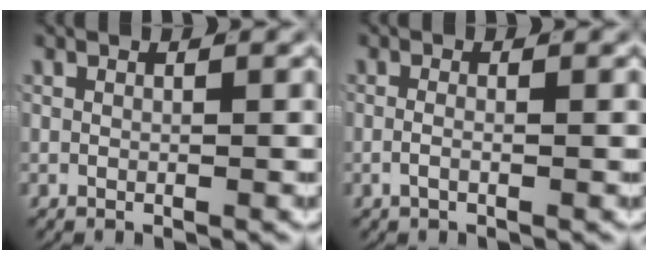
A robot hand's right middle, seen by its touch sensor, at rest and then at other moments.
{"total": 1.2, "force": [-0.8, 0.0, 0.9], "torque": [-0.024, -0.007, -0.011]}